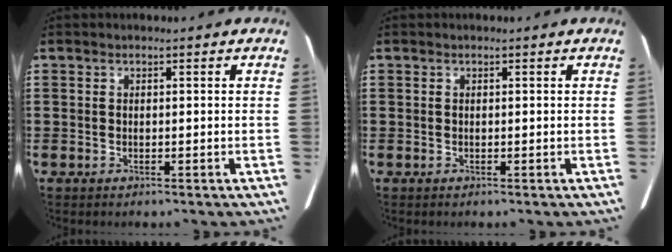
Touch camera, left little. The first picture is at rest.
{"total": 0.0}